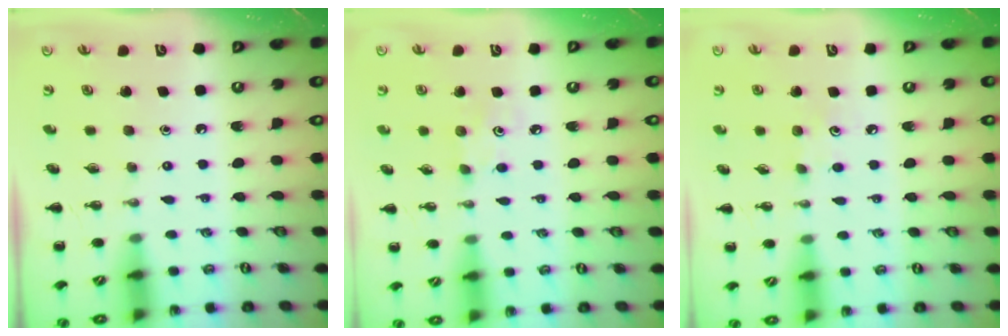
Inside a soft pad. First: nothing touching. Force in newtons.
{"total": 2.9, "press": 2.8, "slide": 0.8}
{"total": 4.6, "press": 4.5, "slide": 1.1}